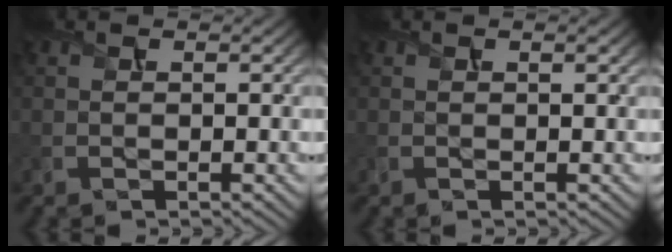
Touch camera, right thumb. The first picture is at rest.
{"total": 0.9, "force": [0.4, 0.2, 0.8], "torque": [-0.015, 0.000, 0.006]}